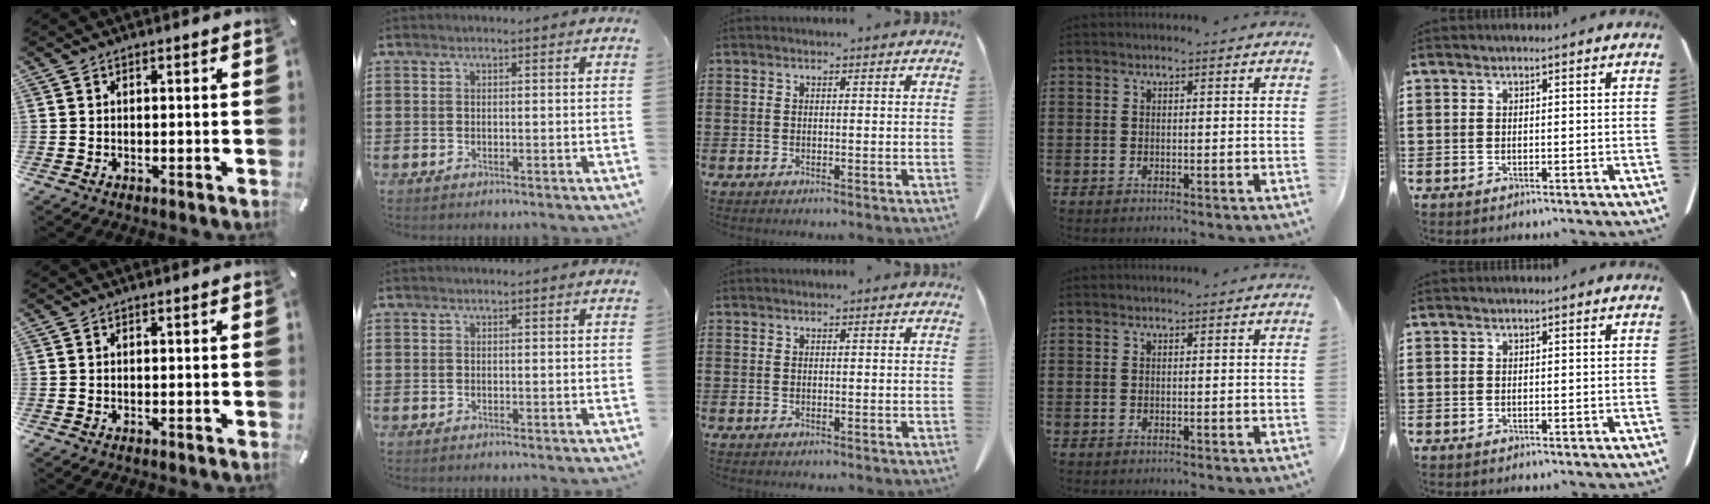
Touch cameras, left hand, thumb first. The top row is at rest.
{}